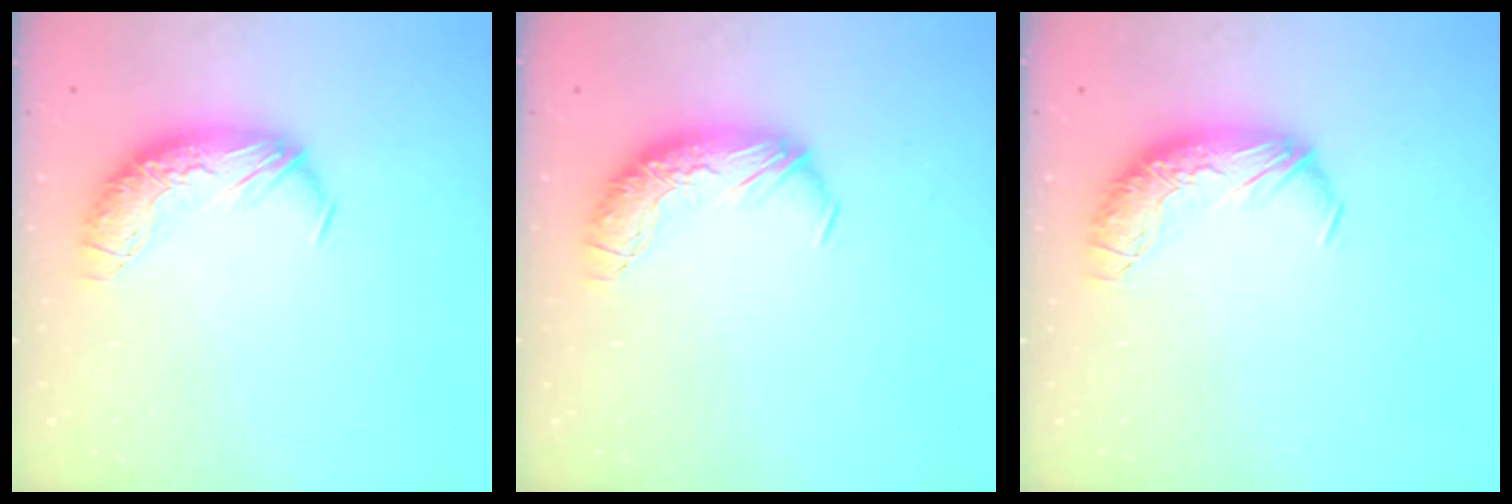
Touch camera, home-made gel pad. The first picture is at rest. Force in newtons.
{"total": 0.0}
{"total": 0.0}